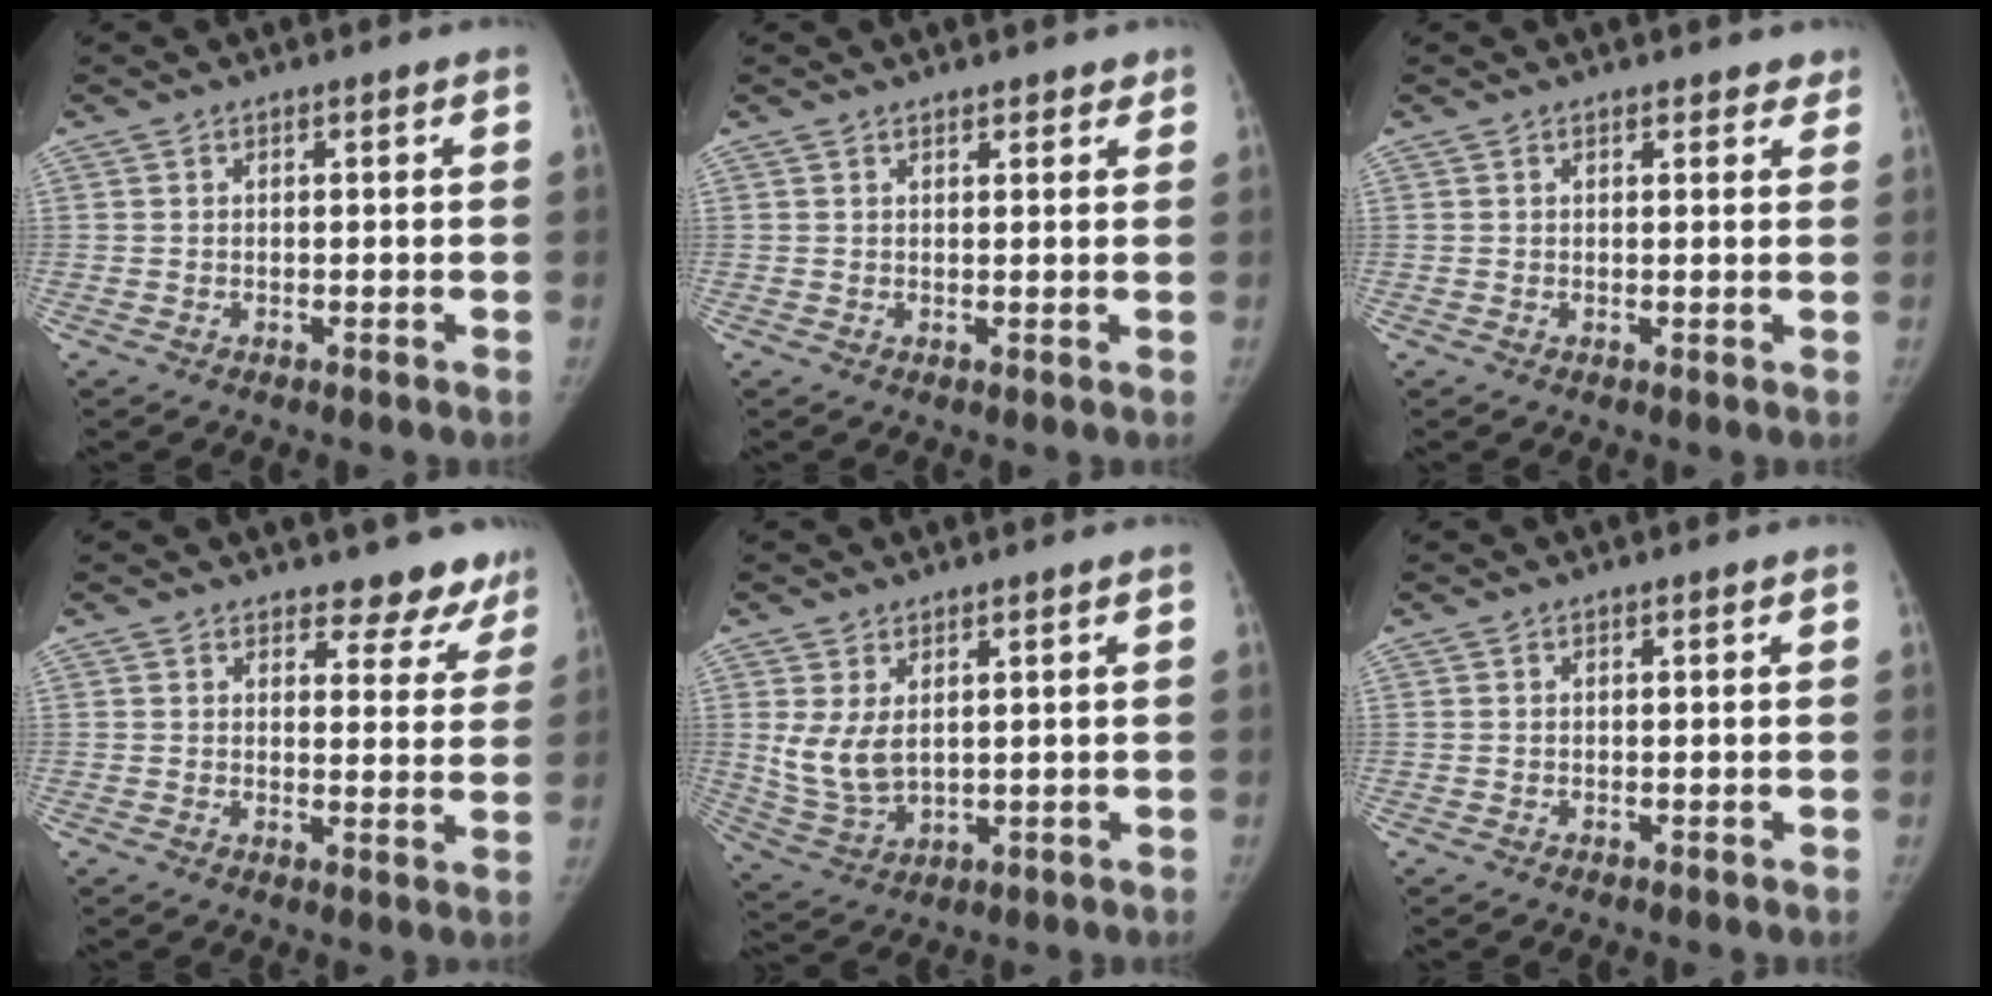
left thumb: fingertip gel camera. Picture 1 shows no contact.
{"total": 2.1, "force": [1.7, 1.0, 0.5], "torque": [0.011, -0.007, 0.018]}
{"total": 2.5, "force": [2.1, 1.3, 0.3], "torque": [0.024, -0.007, 0.013]}
{"total": 8.5, "force": [7.5, 3.7, 1.3], "torque": [0.033, -0.048, 0.070]}
{"total": 7.5, "force": [1.8, 4.6, 5.7], "torque": [-0.111, -0.016, 0.053]}
{"total": 0.0}